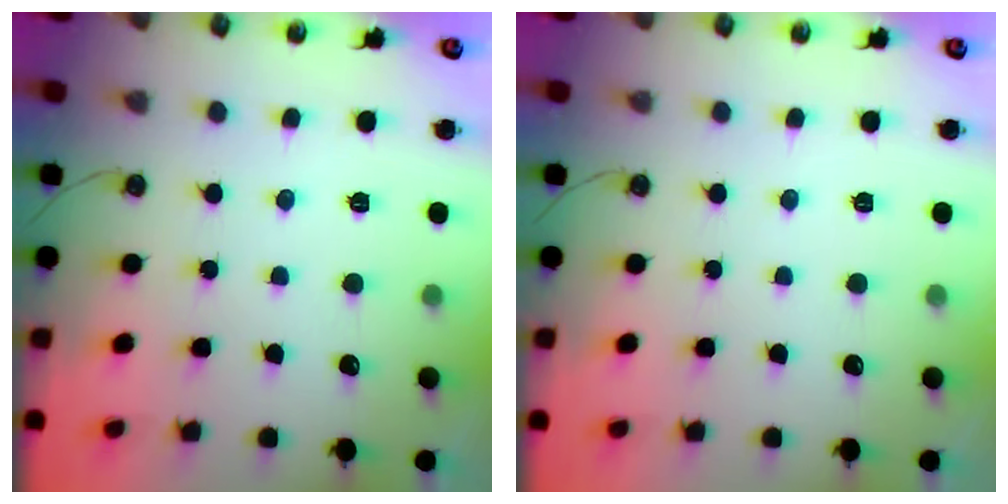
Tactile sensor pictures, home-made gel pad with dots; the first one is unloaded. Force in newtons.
{"total": 0.0}